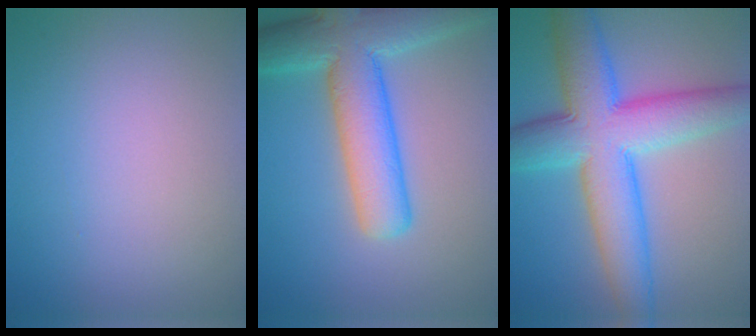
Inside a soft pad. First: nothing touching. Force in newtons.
{"total": 8.9, "press": 8.8, "slide": 0.4}
{"total": 10.7, "press": 10.7, "slide": 0.2}